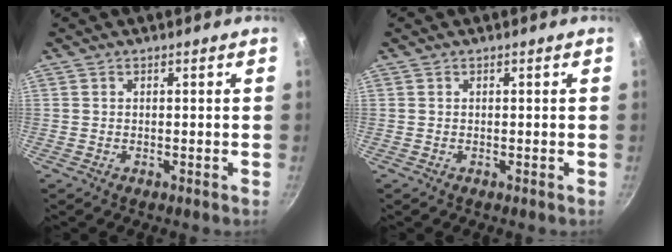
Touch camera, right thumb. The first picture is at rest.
{"total": 0.0}